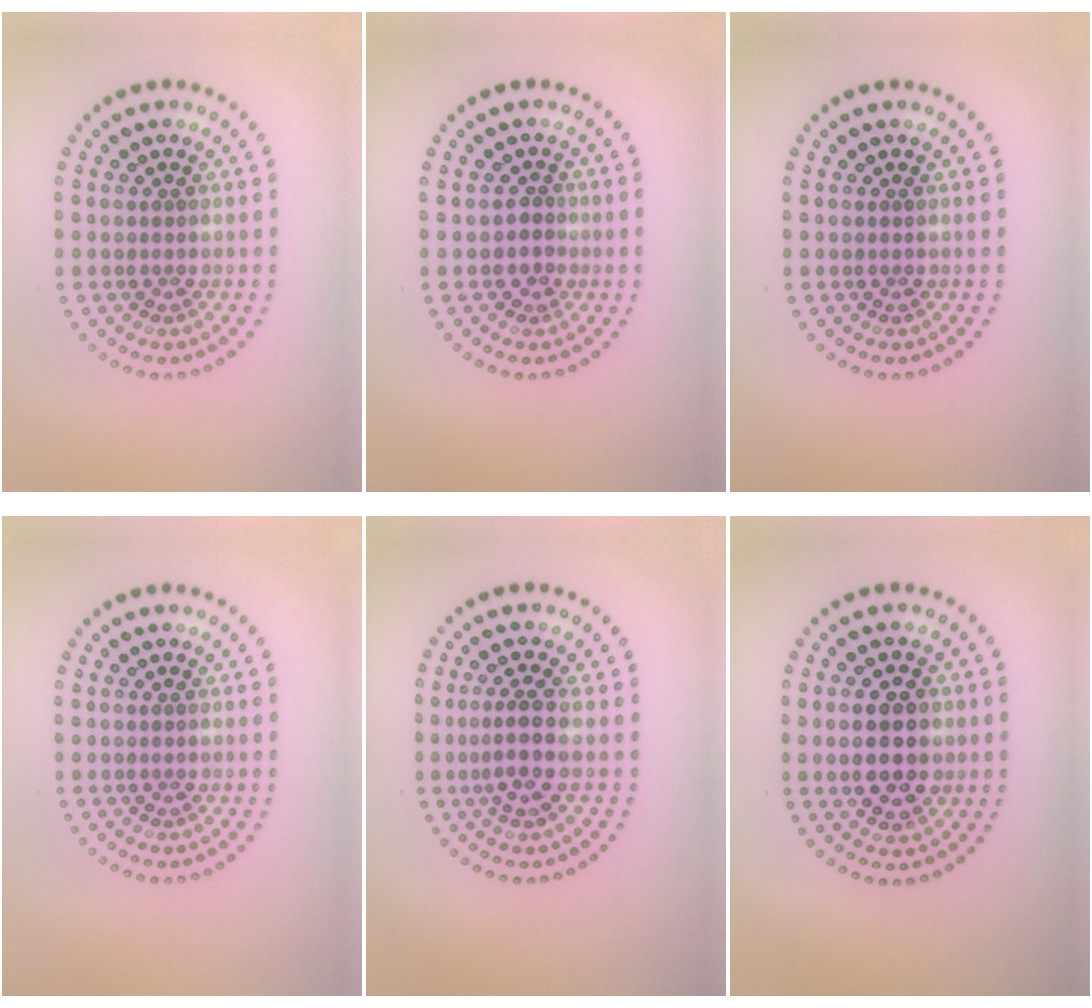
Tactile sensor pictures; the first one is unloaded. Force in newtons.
{"total": 1.4, "press": 1.1, "slide": 0.9}
{"total": 0.0}
{"total": 0.0}
{"total": 2.7, "press": 2.2, "slide": 1.5}
{"total": 5.0, "press": 5.0, "slide": 0.3}